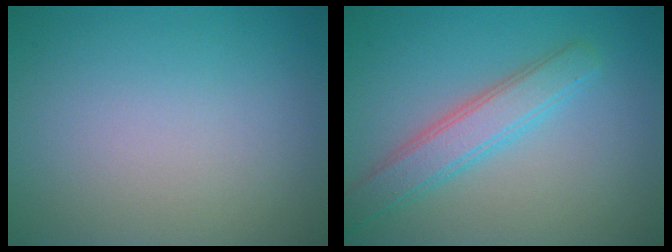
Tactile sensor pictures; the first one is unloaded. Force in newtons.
{"total": 3.7, "press": 3.7, "slide": 0.1}